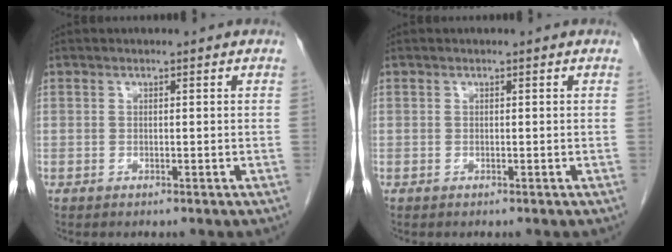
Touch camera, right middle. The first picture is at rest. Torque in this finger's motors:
{"motor_torque": [0.26, 0.30, 0.00, 0.01]}